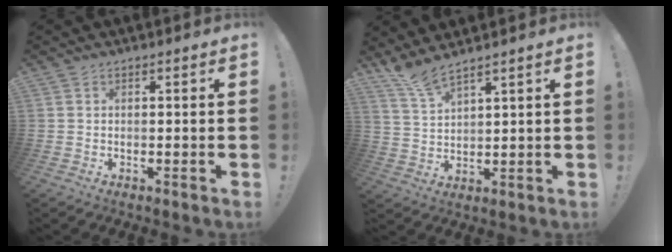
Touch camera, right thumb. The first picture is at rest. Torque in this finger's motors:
{"motor_torque": [-0.80, 0.69, 0.67, 0.52, 0.02]}